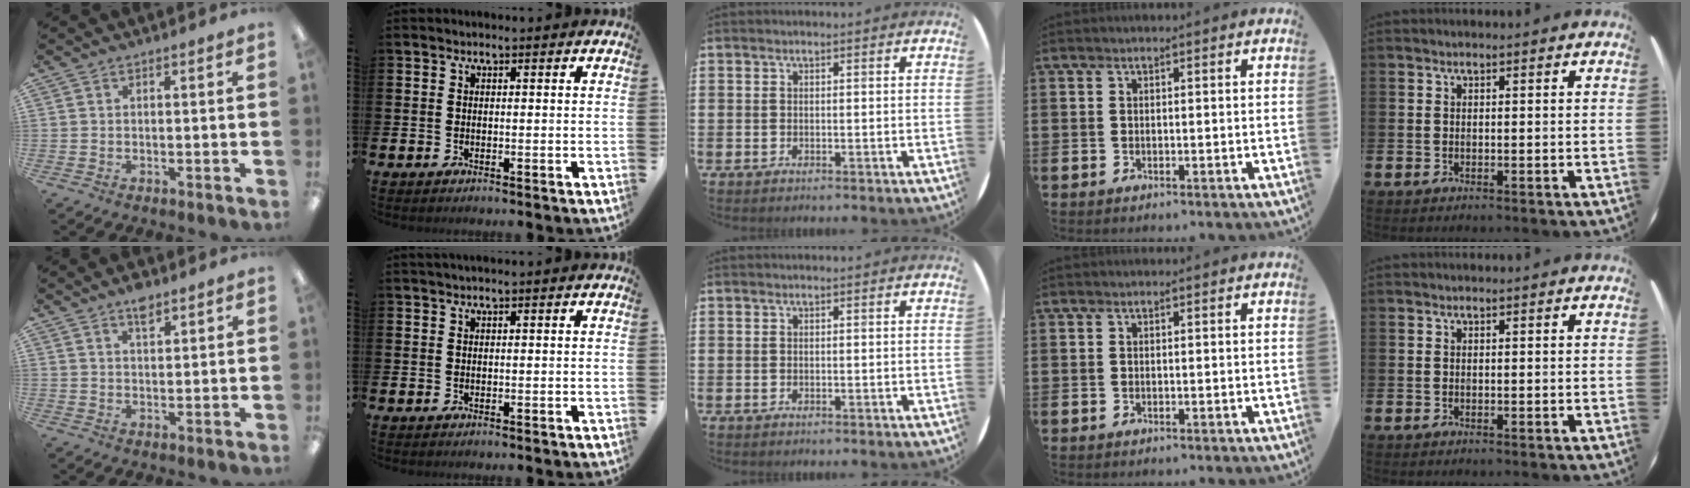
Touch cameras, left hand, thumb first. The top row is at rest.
{"thumb": {"total": 4.1, "force": [3.0, 1.6, 2.3], "torque": [-0.035, -0.008, 0.051]}, "index": {"total": 0.6, "force": [0.4, -0.1, 0.4], "torque": [-0.012, 0.003, 0.008]}}